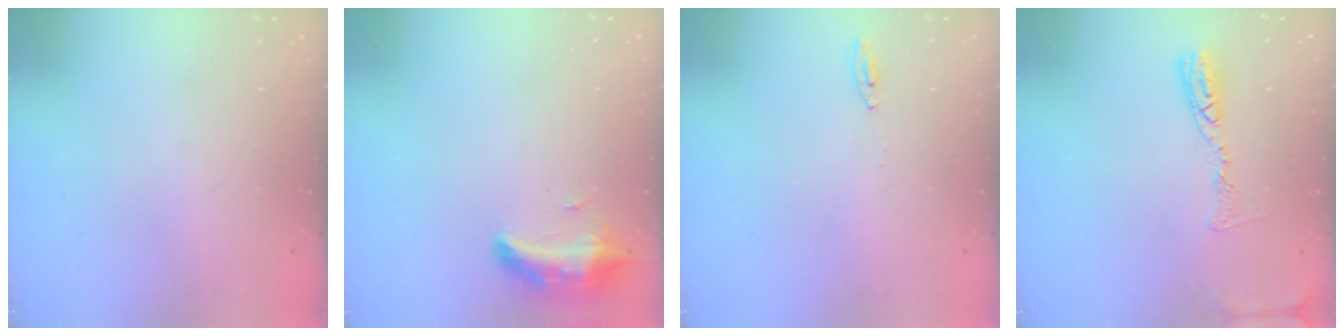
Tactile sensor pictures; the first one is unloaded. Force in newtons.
{"total": 9.5, "press": 9.0, "slide": 3.1}
{"total": 2.4, "press": 2.4, "slide": 0.2}
{"total": 9.2, "press": 9.2, "slide": 0.9}